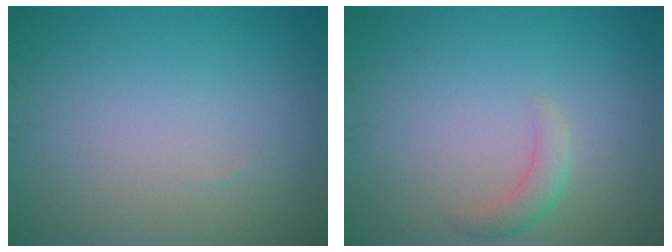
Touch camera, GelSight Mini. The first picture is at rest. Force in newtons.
{"total": 1.7, "press": 1.7, "slide": 0.1}